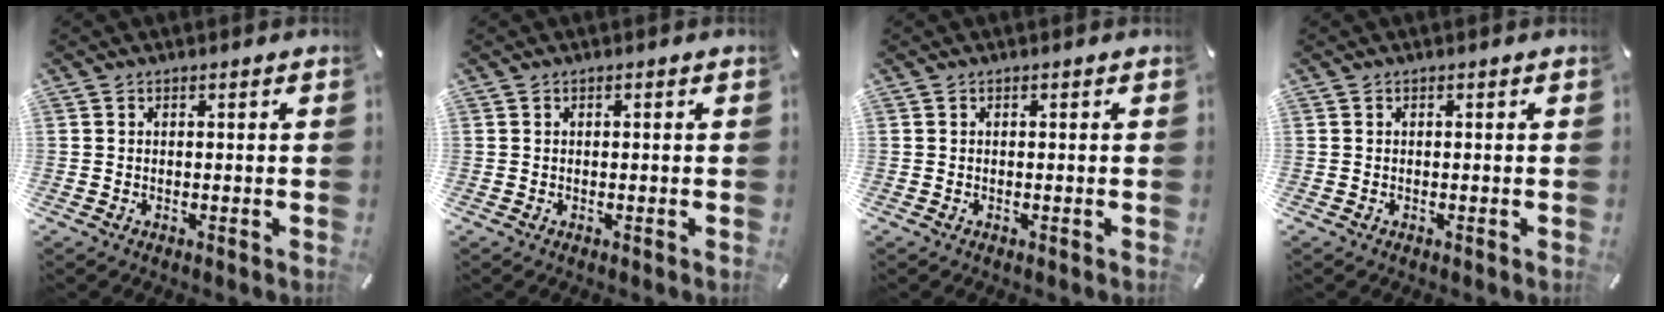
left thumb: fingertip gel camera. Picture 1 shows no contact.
{"total": 0.0}
{"total": 0.0}
{"total": 0.0}